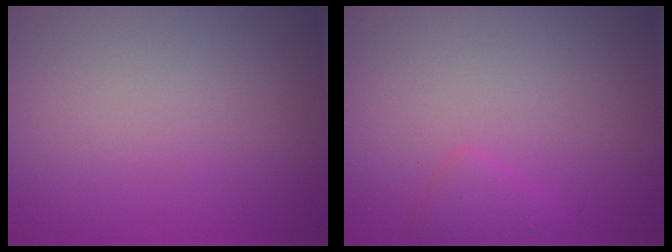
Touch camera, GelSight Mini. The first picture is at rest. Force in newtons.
{"total": 1.2, "press": 1.2, "slide": 0.0}